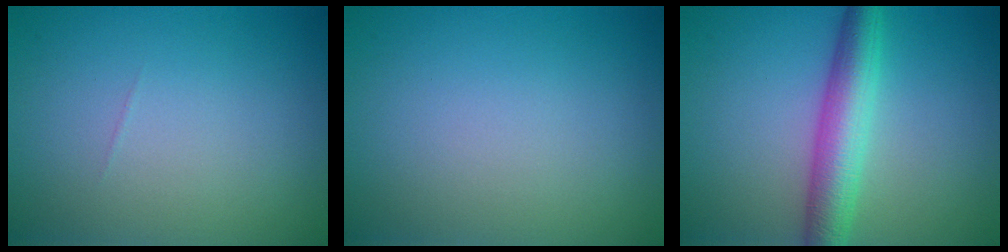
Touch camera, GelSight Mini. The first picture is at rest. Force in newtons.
{"total": 0.0}
{"total": 5.0, "press": 5.0, "slide": 0.1}